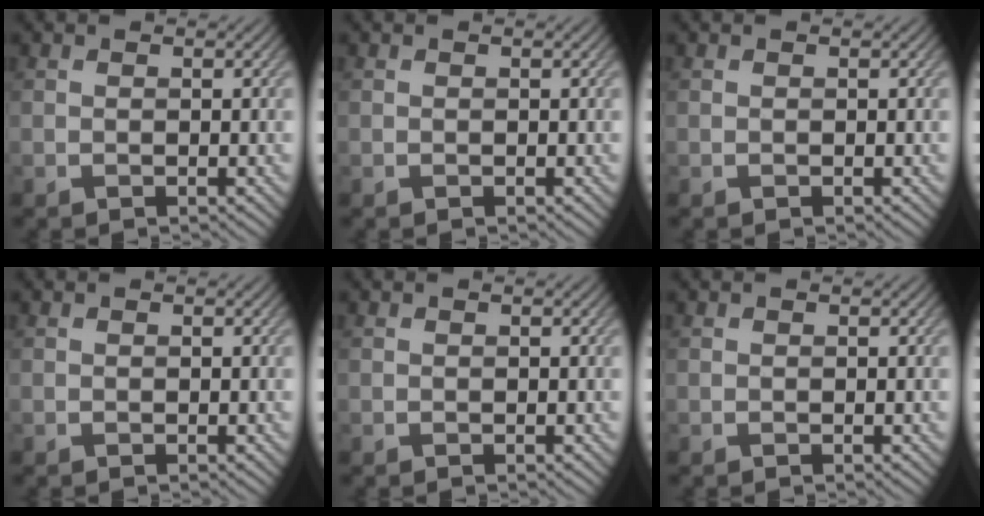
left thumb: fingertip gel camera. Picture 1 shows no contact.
{"total": 0.0}
{"total": 0.0}
{"total": 0.0}
{"total": 0.0}
{"total": 0.0}